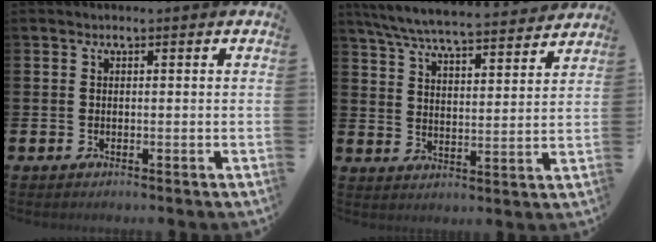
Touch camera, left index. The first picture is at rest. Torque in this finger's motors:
{"motor_torque": [1.08, -1.06, 0.60, 0.21]}